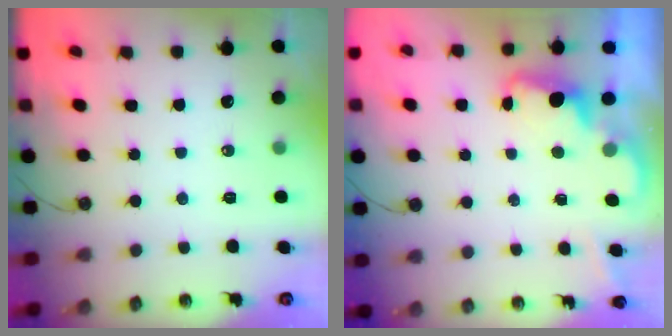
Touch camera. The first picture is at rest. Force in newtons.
{"total": 2.1, "press": 2.1, "slide": 0.5}